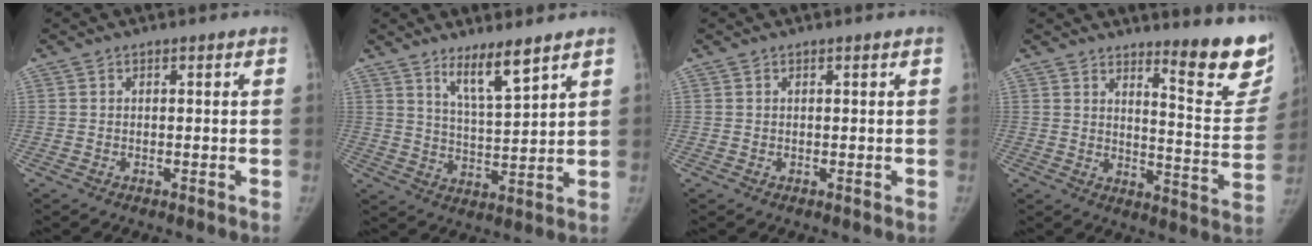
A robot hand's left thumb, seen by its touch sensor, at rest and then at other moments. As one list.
[{"total": 7.6, "force": [5.5, 0.9, 5.1], "torque": [-0.084, -0.050, 0.104]}, {"total": 0.0}, {"total": 14.7, "force": [11.4, 2.6, 8.9], "torque": [-0.077, -0.114, 0.148]}]